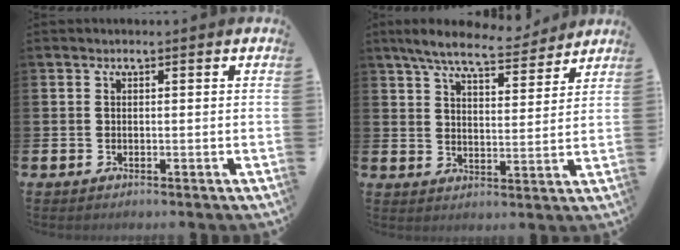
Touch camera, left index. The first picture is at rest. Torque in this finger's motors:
{"motor_torque": [1.04, -1.10, 0.23, 0.17]}